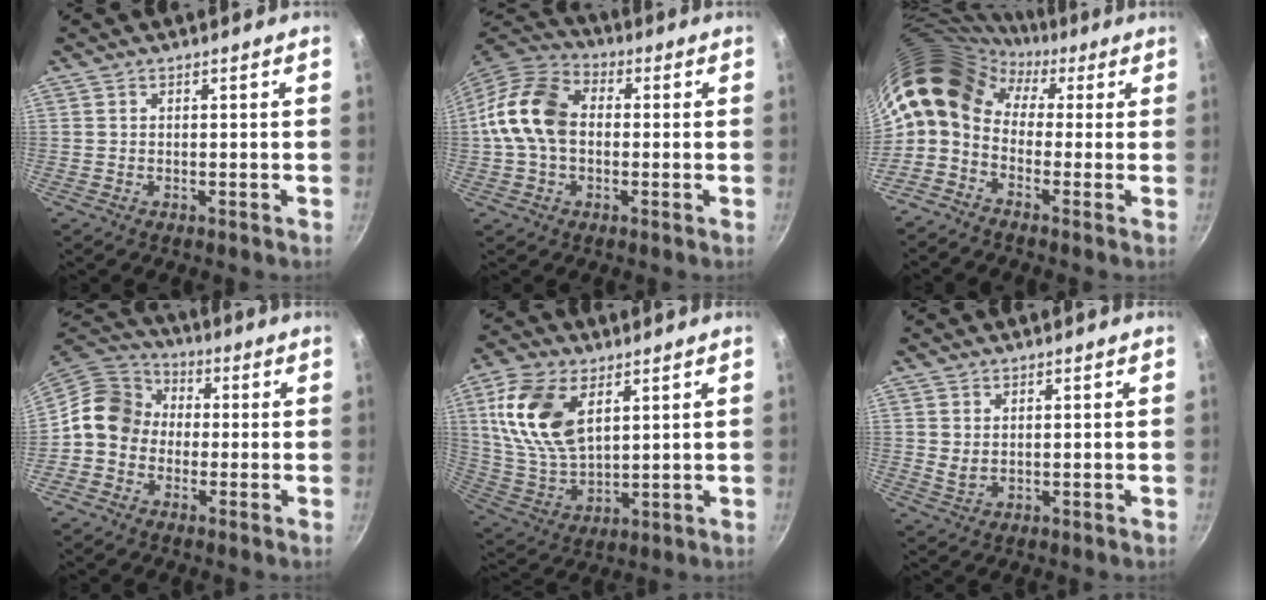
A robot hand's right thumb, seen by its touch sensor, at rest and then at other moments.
{"total": 13.8, "force": [0.2, 9.7, 9.8], "torque": [-0.163, 0.030, -0.014]}
{"total": 14.1, "force": [2.2, 10.2, 9.5], "torque": [-0.173, 0.033, 0.013]}
{"total": 10.0, "force": [-0.6, 8.7, 5.0], "torque": [-0.054, 0.029, -0.038]}
{"total": 15.5, "force": [5.7, 8.7, 11.5], "torque": [-0.216, -0.016, 0.122]}
{"total": 2.0, "force": [1.1, 0.8, 1.4], "torque": [-0.027, -0.011, 0.023]}